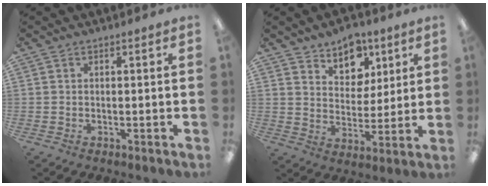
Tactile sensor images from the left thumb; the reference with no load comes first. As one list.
[{"total": 10.1, "force": [7.0, 6.6, 3.0], "torque": [-0.037, -0.046, 0.128]}]